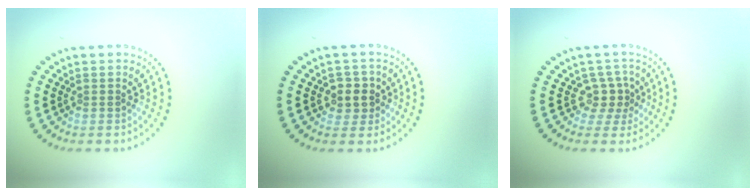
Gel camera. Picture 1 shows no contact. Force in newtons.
{"total": 2.2, "press": 2.0, "slide": 1.0}
{"total": 2.4, "press": 1.8, "slide": 1.6}